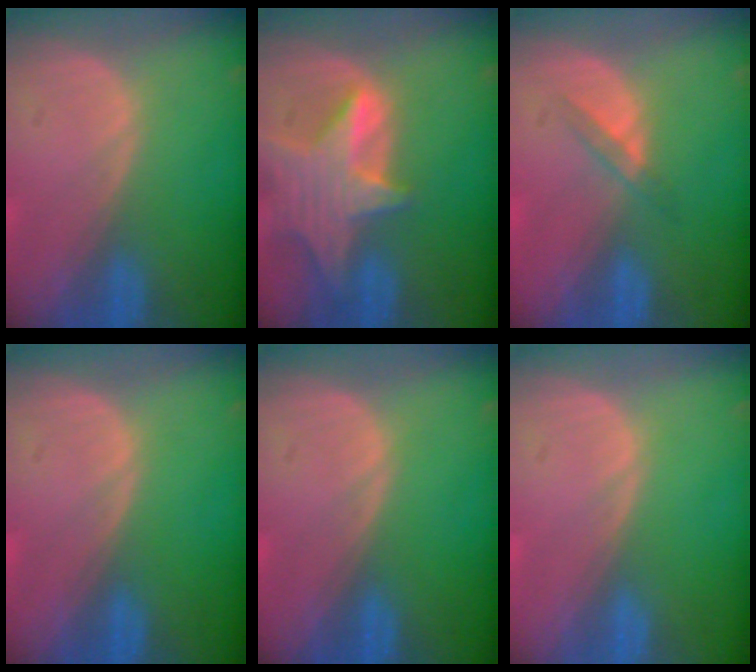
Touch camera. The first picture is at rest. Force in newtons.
{"total": 8.4, "press": 7.6, "slide": 3.6}
{"total": 2.3, "press": 2.0, "slide": 1.0}
{"total": 0.0}
{"total": 0.0}
{"total": 0.0}